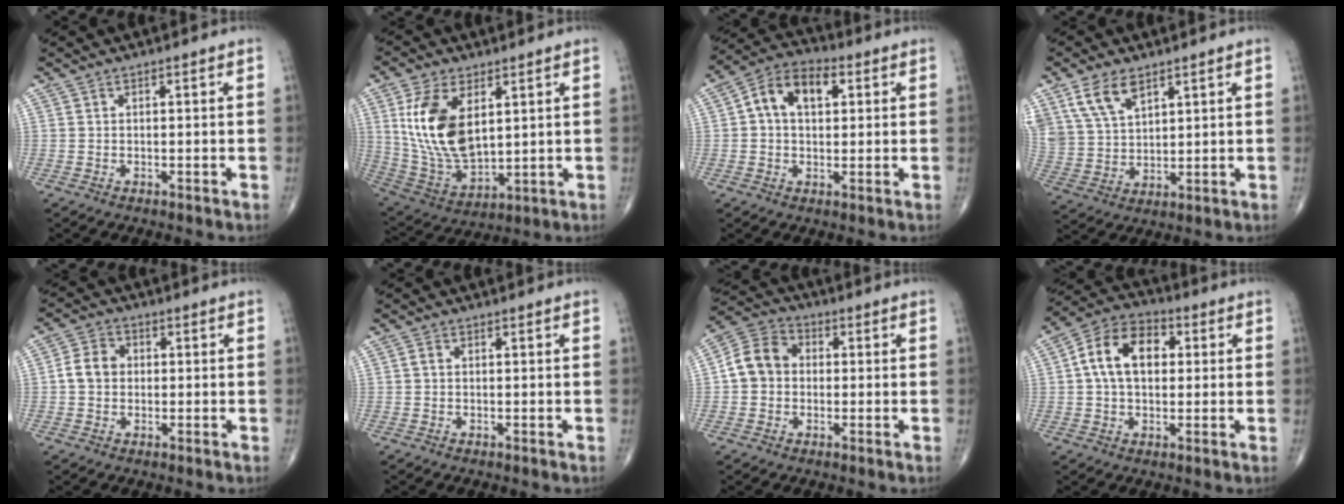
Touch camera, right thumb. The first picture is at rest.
{"total": 16.5, "force": [4.5, 9.1, 13.1], "torque": [-0.244, -0.023, 0.101]}
{"total": 10.4, "force": [2.4, 6.8, 7.5], "torque": [-0.117, 0.024, 0.033]}
{"total": 9.6, "force": [5.7, 5.3, 5.5], "torque": [-0.098, -0.015, 0.124]}
{"total": 5.4, "force": [0.0, 4.5, 3.1], "torque": [-0.048, 0.015, -0.008]}
{"total": 1.1, "force": [0.0, 0.8, 0.7], "torque": [-0.010, 0.001, -0.002]}
{"total": 8.6, "force": [0.0, 7.2, 4.6], "torque": [-0.072, 0.027, -0.014]}
{"total": 12.4, "force": [1.9, 8.2, 9.1], "torque": [-0.144, 0.026, 0.025]}